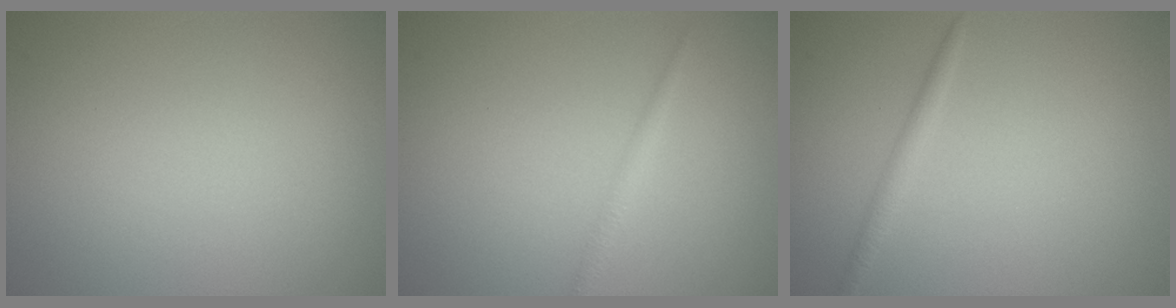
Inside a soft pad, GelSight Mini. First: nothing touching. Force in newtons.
{"total": 1.1, "press": 1.1, "slide": 0.0}
{"total": 1.2, "press": 1.2, "slide": 0.1}